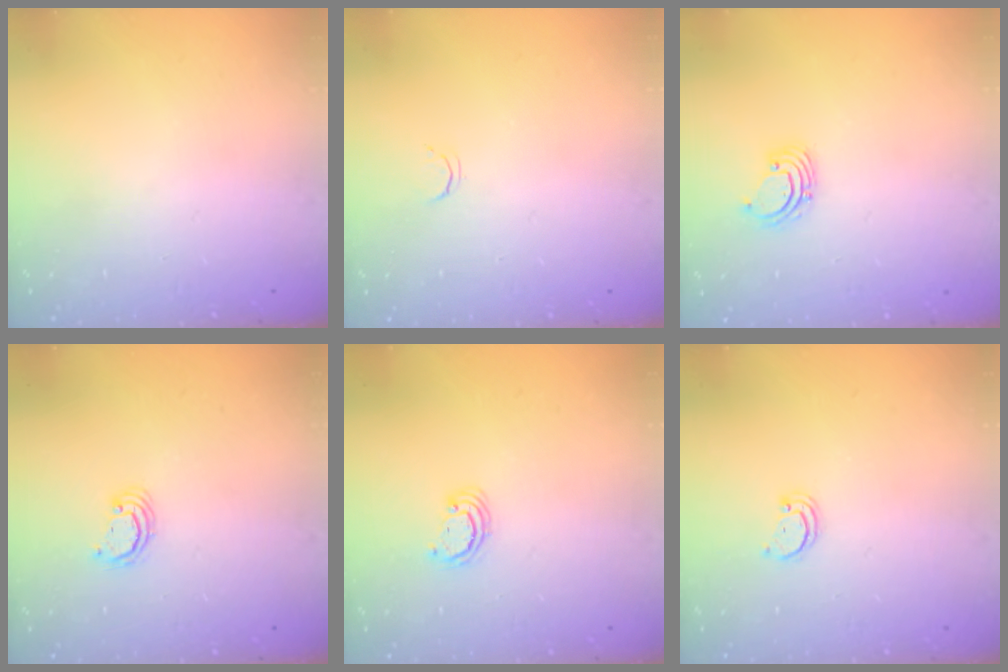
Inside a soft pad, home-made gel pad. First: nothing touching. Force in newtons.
{"total": 2.1, "press": 2.1, "slide": 0.4}
{"total": 2.3, "press": 2.3, "slide": 0.2}
{"total": 2.4, "press": 2.4, "slide": 0.3}
{"total": 2.6, "press": 2.5, "slide": 0.2}
{"total": 1.5, "press": 1.5, "slide": 0.1}